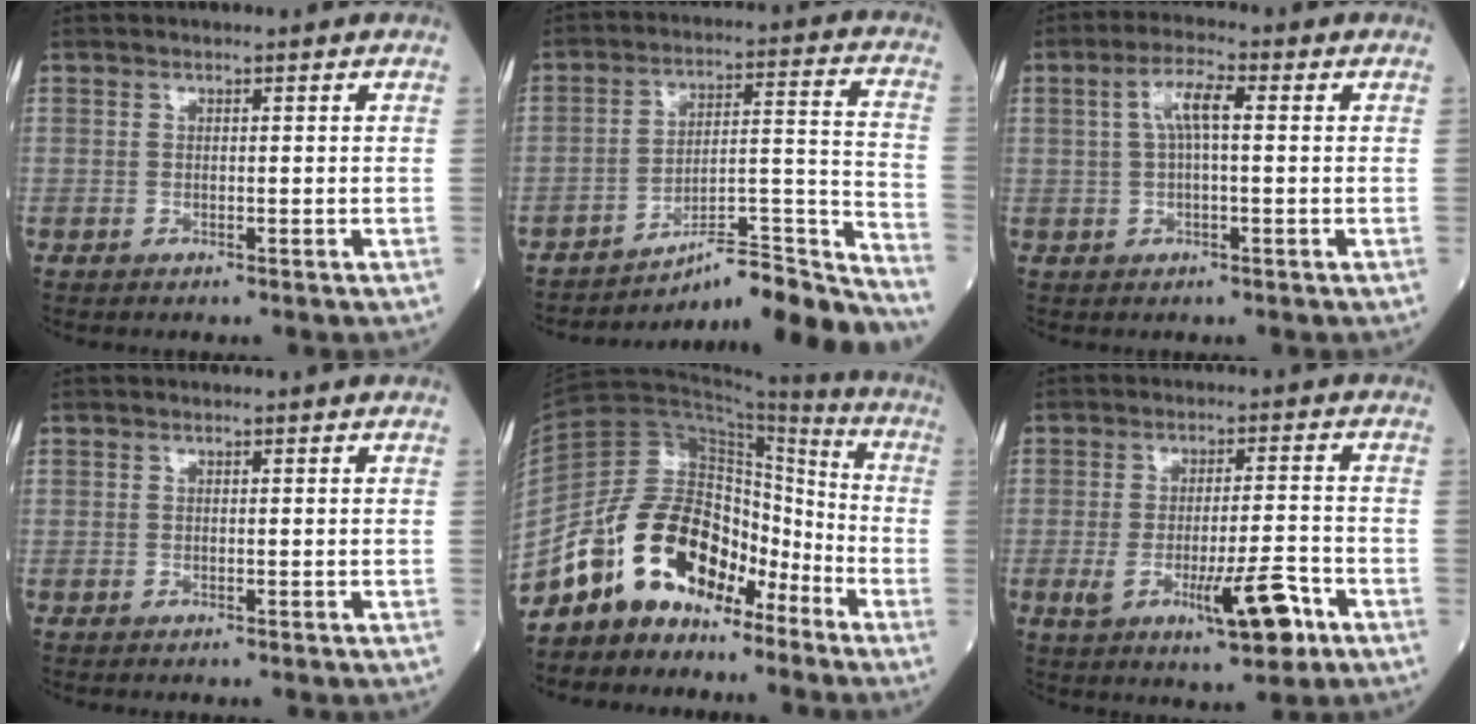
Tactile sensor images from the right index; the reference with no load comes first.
{"total": 17.2, "force": [-16.5, -1.1, 4.7], "torque": [-0.048, 0.039, -0.245]}
{"total": 5.0, "force": [1.0, 1.0, 4.8], "torque": [-0.099, 0.015, 0.019]}
{"total": 0.0}
{"total": 16.3, "force": [-11.0, 8.5, 8.5], "torque": [-0.162, 0.056, -0.195]}
{"total": 9.9, "force": [-3.8, 2.0, 9.0], "torque": [-0.142, -0.007, -0.051]}